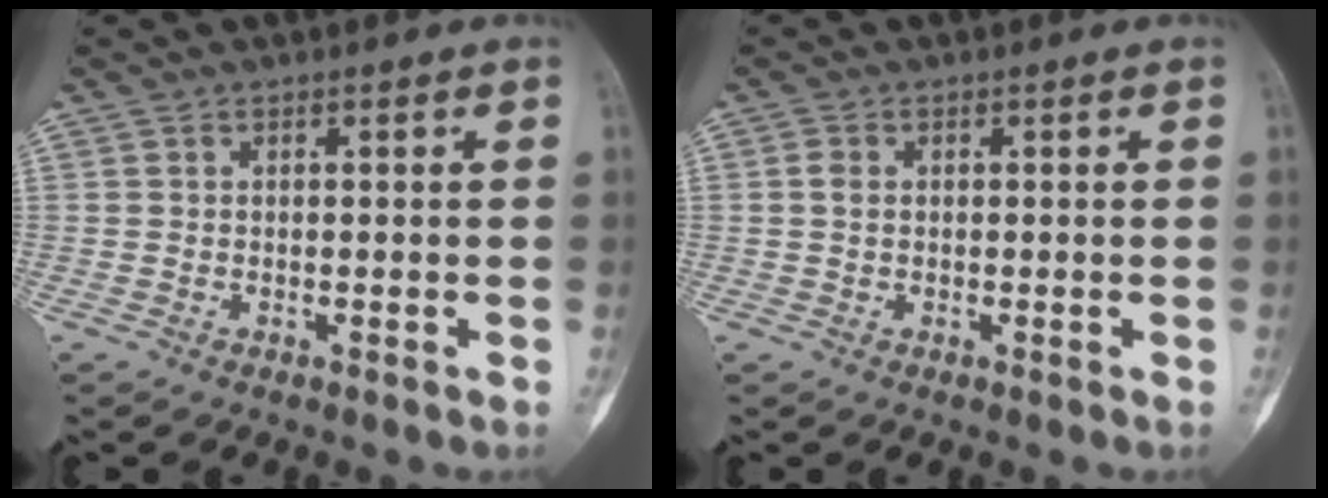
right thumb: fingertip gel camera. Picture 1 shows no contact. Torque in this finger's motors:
{"motor_torque": [-0.89, 0.06, 0.27, 0.26, 0.00]}